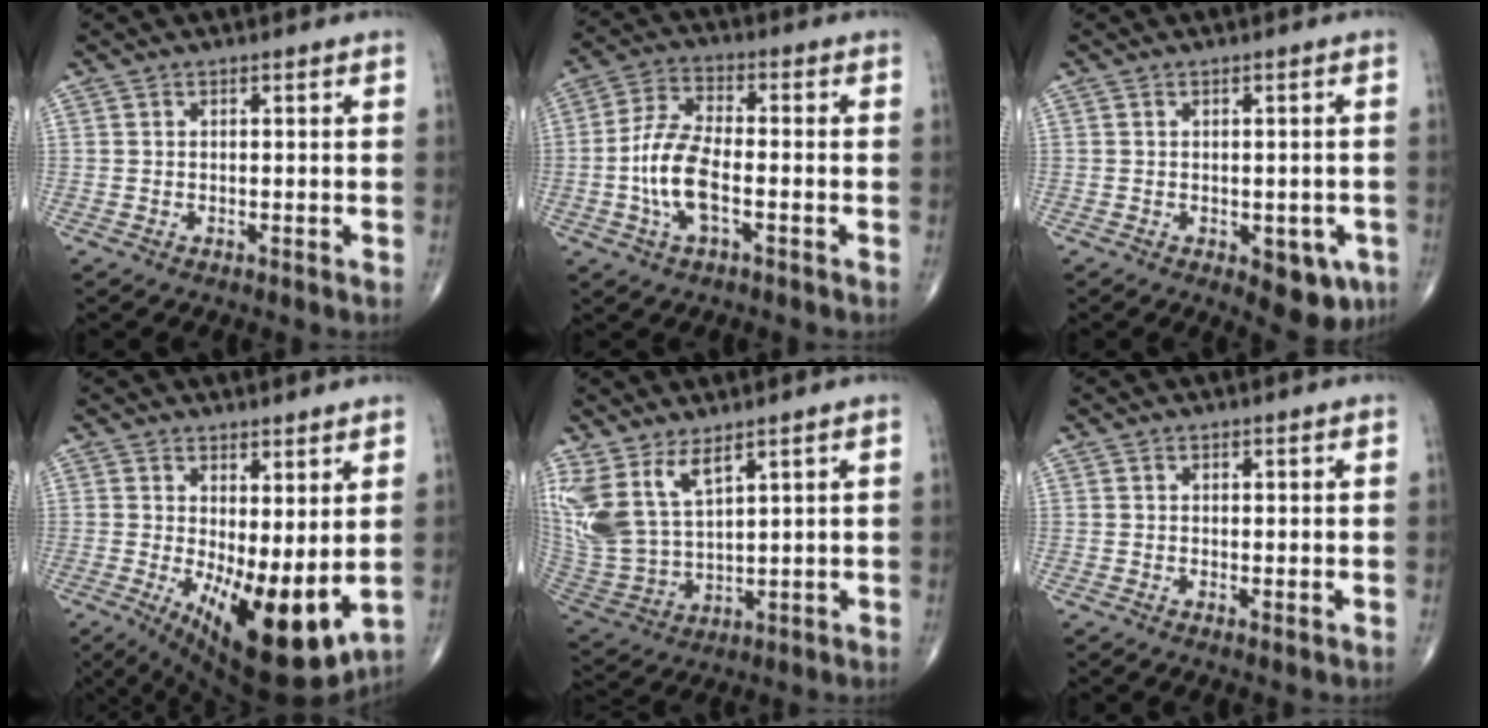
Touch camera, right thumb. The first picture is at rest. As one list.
[{"total": 10.0, "force": [-2.5, 4.2, 8.7], "torque": [-0.185, 0.023, -0.052]}, {"total": 7.4, "force": [-2.8, 3.7, 5.7], "torque": [-0.039, -0.001, -0.028]}, {"total": 15.0, "force": [-0.7, 5.8, 13.8], "torque": [-0.214, -0.037, 0.012]}, {"total": 12.6, "force": [7.5, 5.7, 8.5], "torque": [-0.179, -0.033, 0.173]}, {"total": 0.6, "force": [0.0, 0.2, 0.6], "torque": [-0.013, -0.004, -0.001]}]